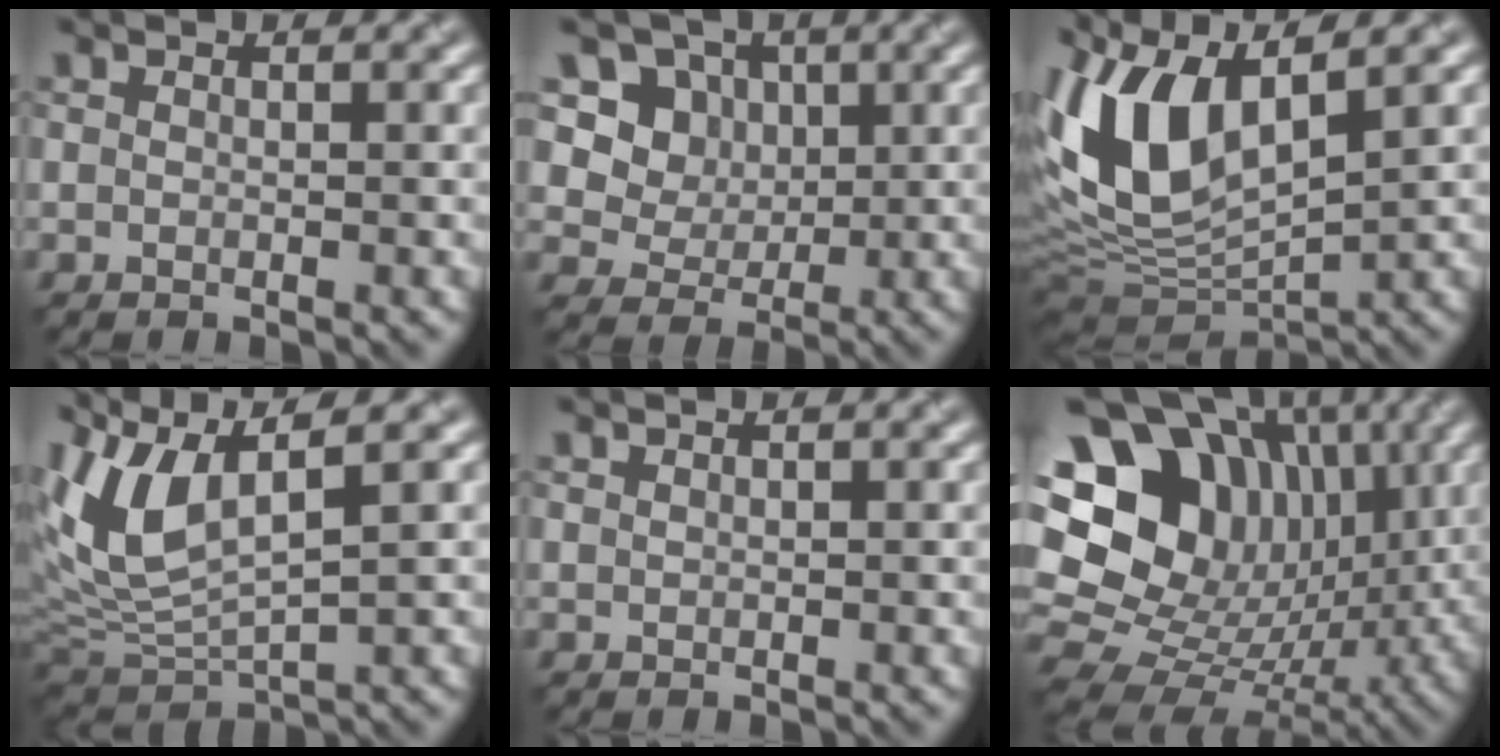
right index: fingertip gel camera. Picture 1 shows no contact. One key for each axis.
{"total": 9.5, "fx": 4.7, "fy": 7.5, "fz": 3.3, "tx": -0.077, "ty": 0.018, "tz": 0.072}
{"total": 10.9, "fx": 3.7, "fy": 4.9, "fz": 9.0, "tx": -0.217, "ty": 0.011, "tz": 0.069}
{"total": 7.7, "fx": 3.6, "fy": 2.8, "fz": 6.1, "tx": -0.150, "ty": 0.011, "tz": 0.074}
{"total": 0.7, "fx": 0.5, "fy": -0.1, "fz": -0.4, "tx": 0.008, "ty": 0.008, "tz": 0.011}
{"total": 18.6, "fx": 5.4, "fy": 15.1, "fz": 9.6, "tx": -0.191, "ty": 0.059, "tz": 0.095}